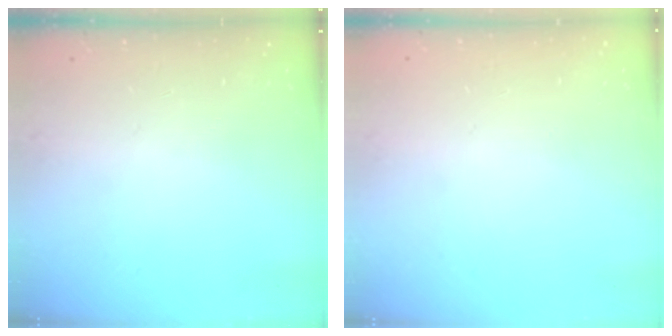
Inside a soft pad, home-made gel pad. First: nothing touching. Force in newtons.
{"total": 0.0}